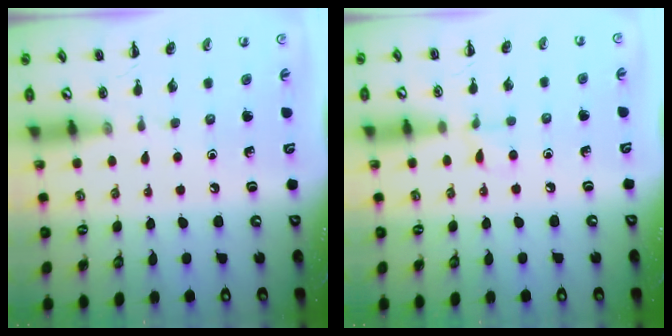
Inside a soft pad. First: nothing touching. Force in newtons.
{"total": 5.0, "press": 4.7, "slide": 1.8}